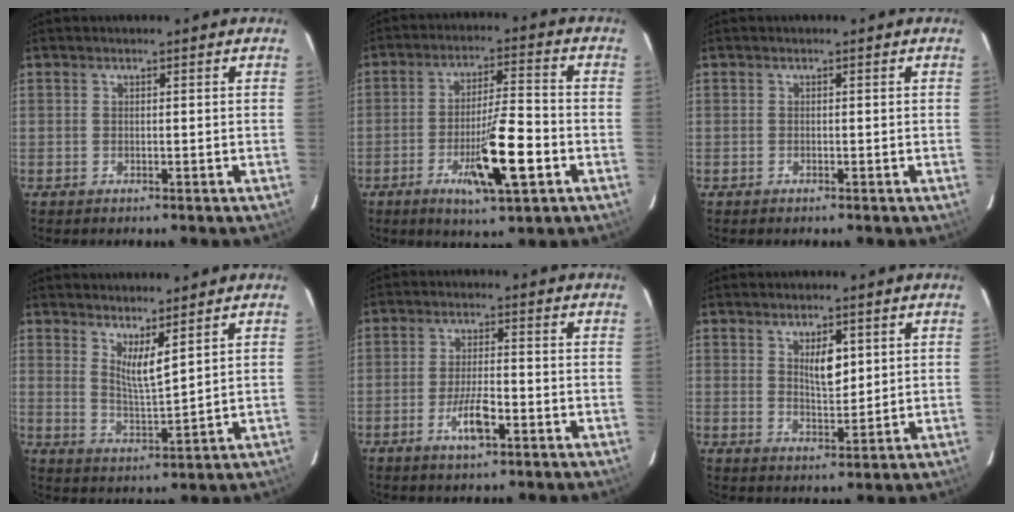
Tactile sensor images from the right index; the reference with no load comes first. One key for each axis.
{"total": 11.2, "fx": -4.2, "fy": 1.3, "fz": 10.3, "tx": -0.176, "ty": -0.008, "tz": -0.067}
{"total": 0.0}
{"total": 4.4, "fx": 2.8, "fy": 0.0, "fz": 3.5, "tx": -0.065, "ty": -0.025, "tz": 0.058}
{"total": 5.2, "fx": -2.3, "fy": 1.0, "fz": 4.6, "tx": -0.089, "ty": -0.003, "tz": -0.040}
{"total": 4.6, "fx": 1.8, "fy": 1.8, "fz": 3.9, "tx": -0.066, "ty": -0.003, "tz": 0.033}